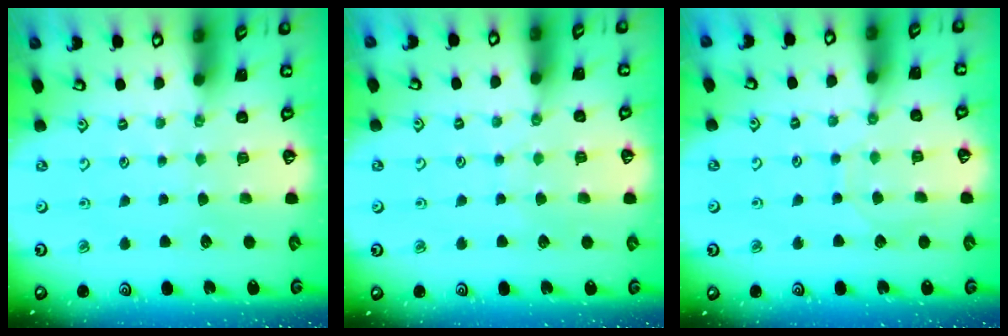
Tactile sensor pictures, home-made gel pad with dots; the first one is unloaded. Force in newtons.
{"total": 2.8, "press": 2.7, "slide": 0.5}
{"total": 5.5, "press": 5.5, "slide": 0.3}